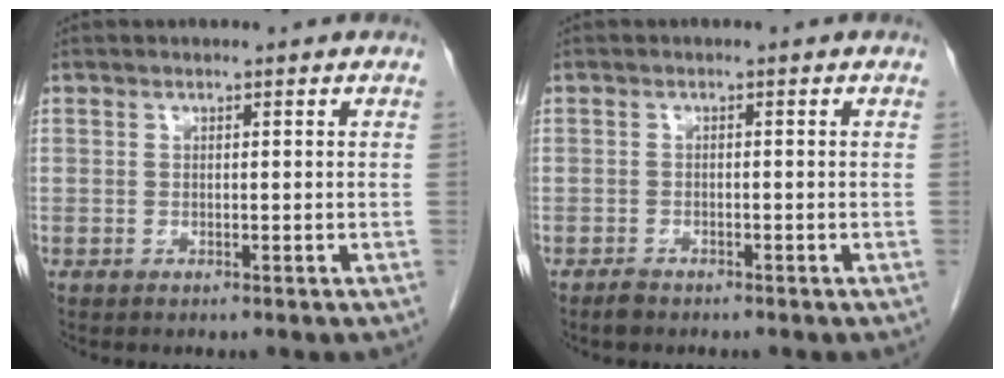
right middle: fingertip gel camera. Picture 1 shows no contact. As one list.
[{"total": 1.4, "force": [-1.2, 0.6, 0.5], "torque": [-0.013, -0.001, -0.017]}]